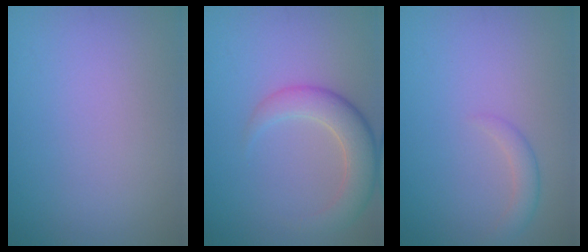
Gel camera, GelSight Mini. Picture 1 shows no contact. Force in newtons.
{"total": 4.5, "press": 4.5, "slide": 0.5}
{"total": 1.6, "press": 1.6, "slide": 0.0}